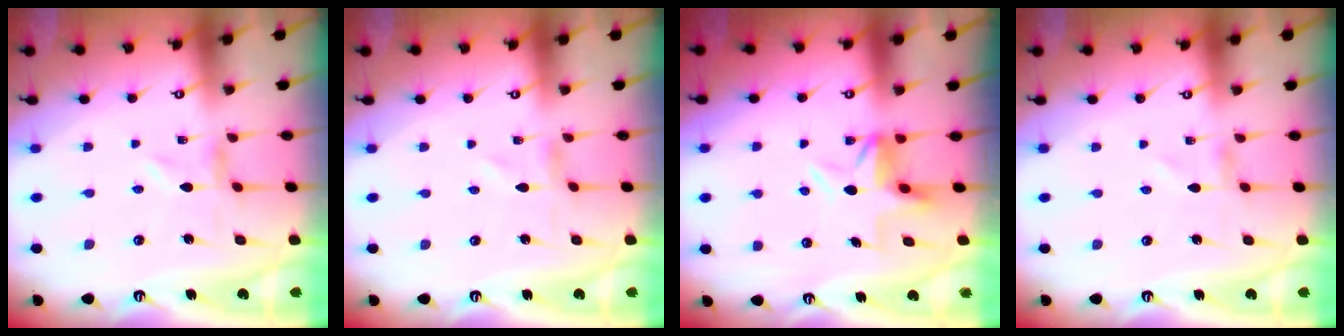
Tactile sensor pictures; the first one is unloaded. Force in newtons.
{"total": 0.0}
{"total": 5.0, "press": 5.0, "slide": 0.2}
{"total": 0.5, "press": 0.5, "slide": 0.1}